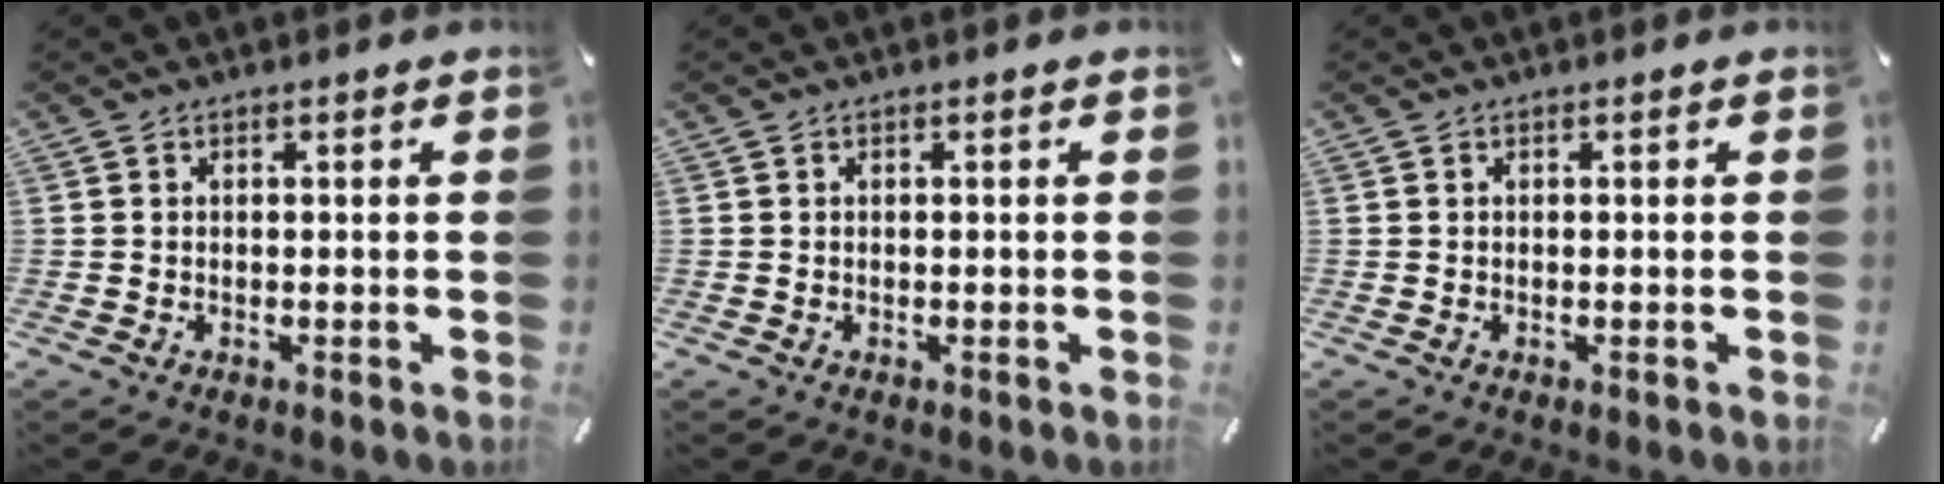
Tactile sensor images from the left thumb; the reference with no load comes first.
{"total": 0.0}
{"total": 0.0}